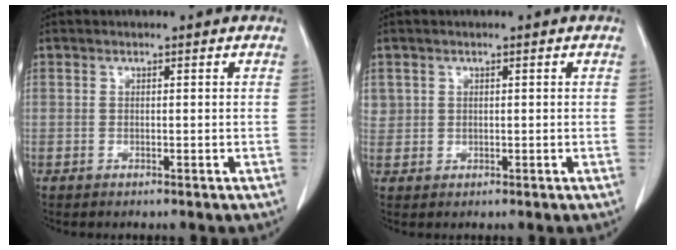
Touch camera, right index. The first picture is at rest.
{"total": 2.2, "force": [0.9, 2.0, 0.2], "torque": [0.010, 0.005, 0.015]}